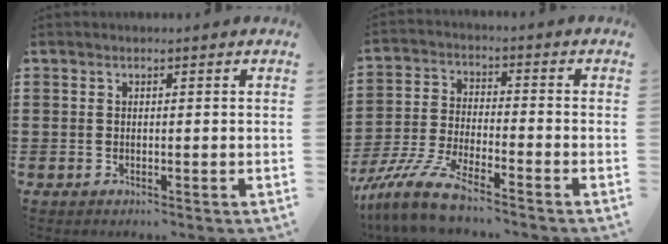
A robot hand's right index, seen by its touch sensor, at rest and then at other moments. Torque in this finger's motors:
{"motor_torque": [1.46, 0.68, 0.69, 0.21]}